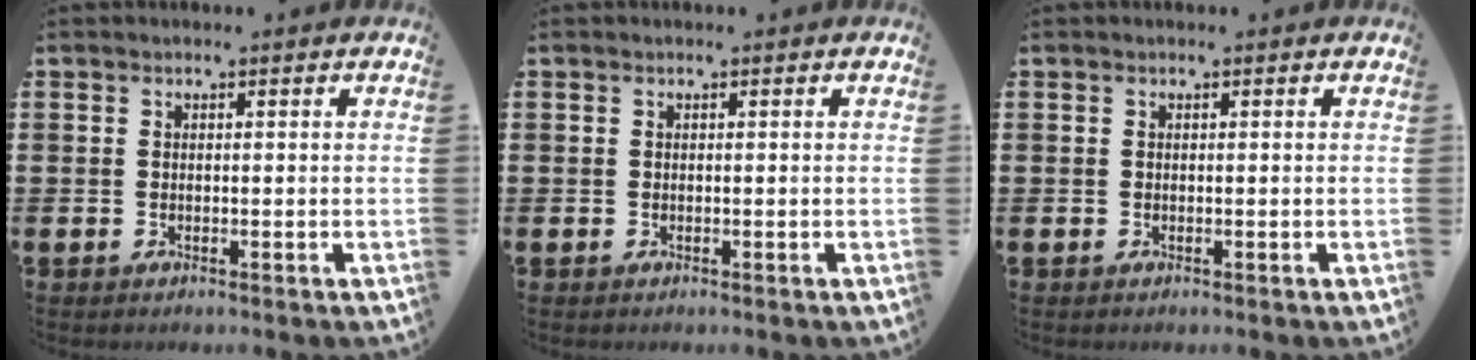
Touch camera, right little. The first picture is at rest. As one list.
[{"total": 0.0}, {"total": 0.0}]